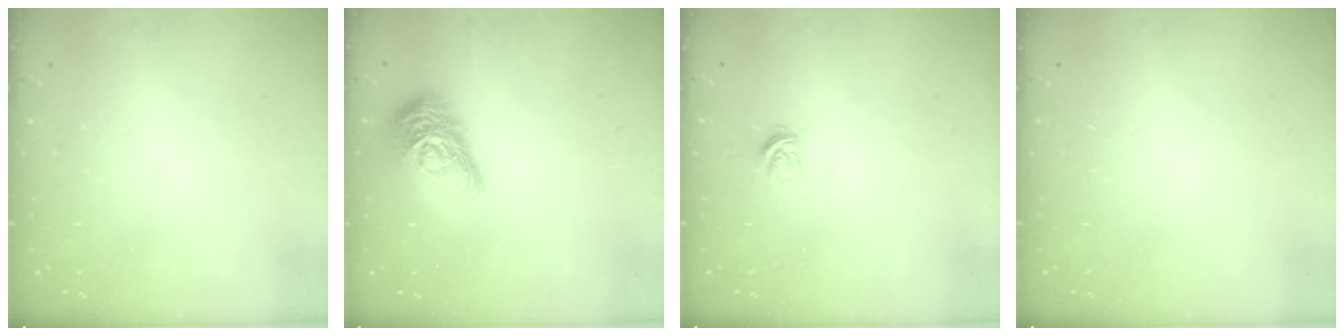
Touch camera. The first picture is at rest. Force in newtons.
{"total": 16.2, "press": 16.2, "slide": 0.7}
{"total": 3.4, "press": 3.4, "slide": 0.4}
{"total": 0.0}